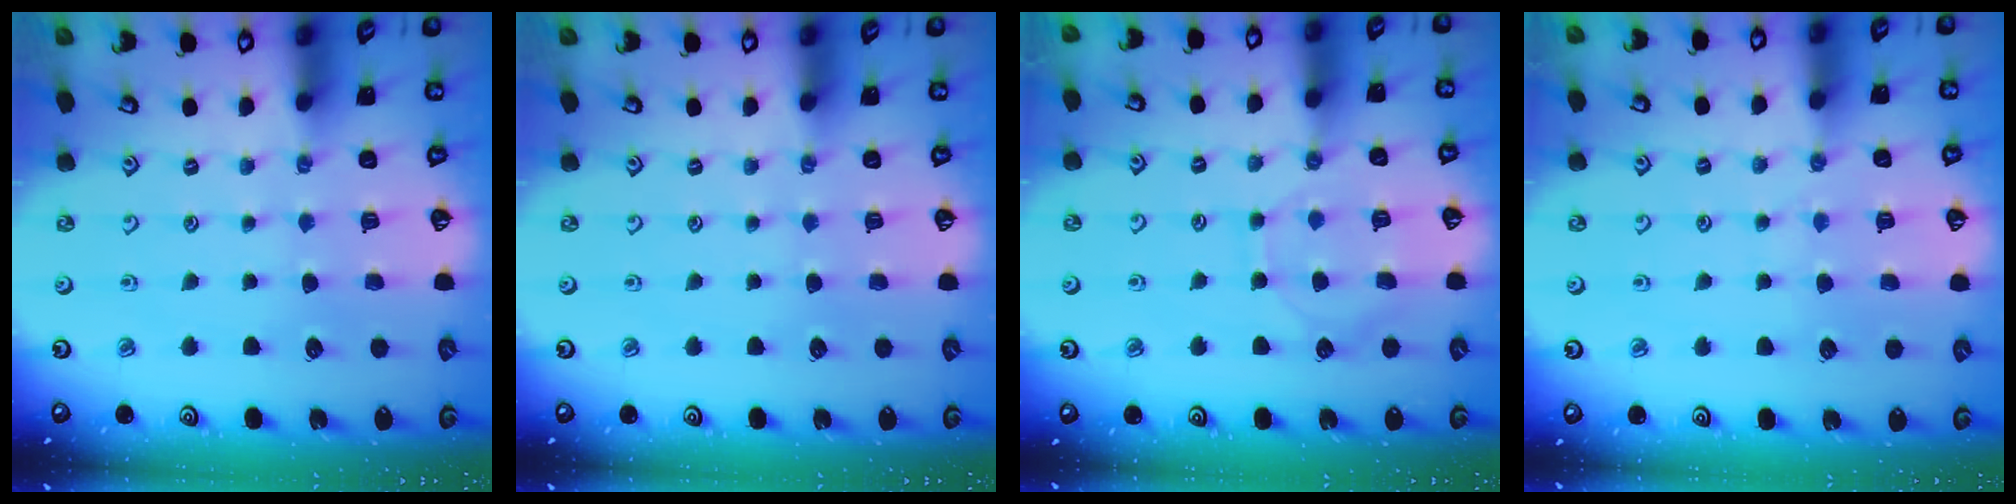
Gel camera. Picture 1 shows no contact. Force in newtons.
{"total": 0.0}
{"total": 8.2, "press": 8.2, "slide": 0.8}
{"total": 2.9, "press": 2.9, "slide": 0.2}